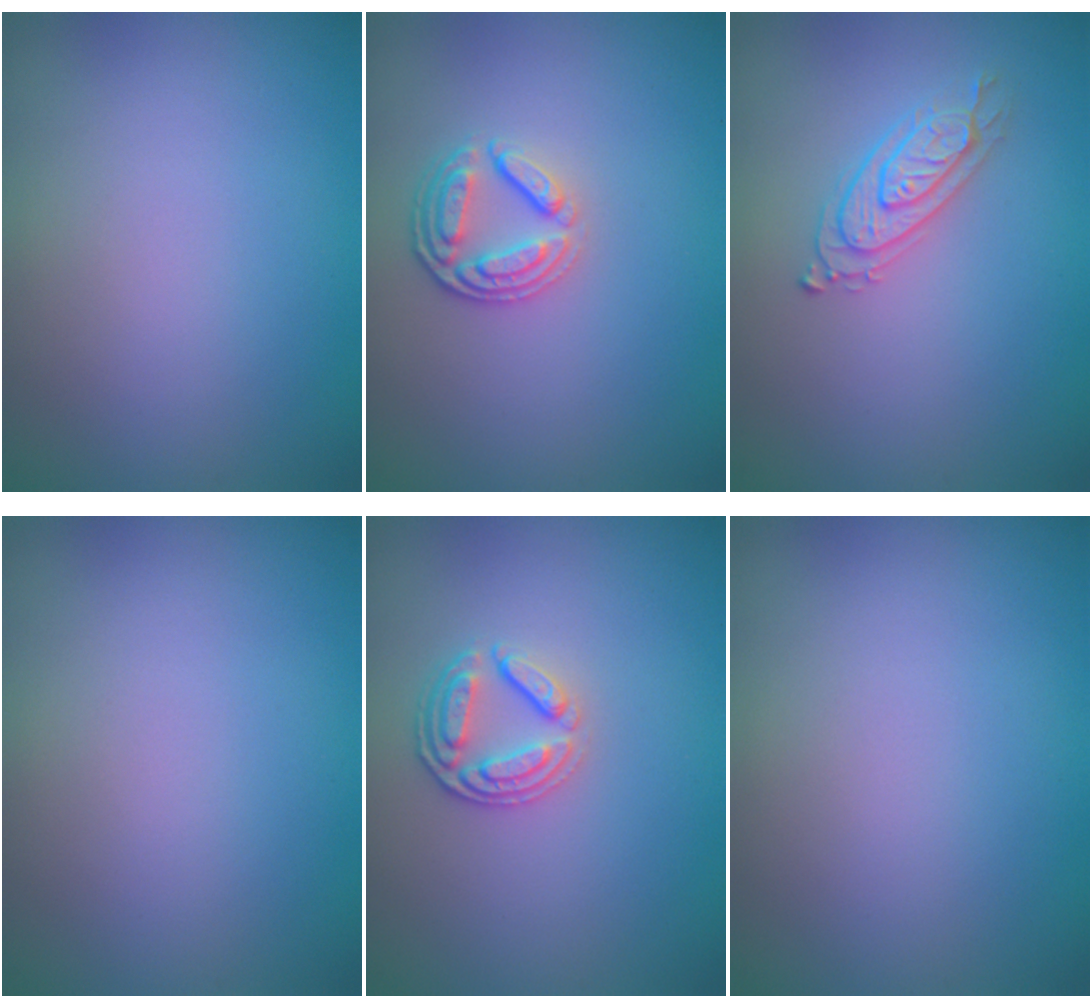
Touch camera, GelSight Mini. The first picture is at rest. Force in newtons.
{"total": 3.4, "press": 2.7, "slide": 2.0}
{"total": 2.2, "press": 2.1, "slide": 0.4}
{"total": 0.0}
{"total": 2.9, "press": 2.5, "slide": 1.5}
{"total": 0.0}